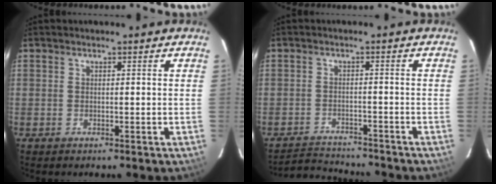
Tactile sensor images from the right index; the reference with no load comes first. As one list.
[{"total": 7.2, "force": [-6.9, 1.6, 0.8], "torque": [-0.037, 0.009, -0.108]}]